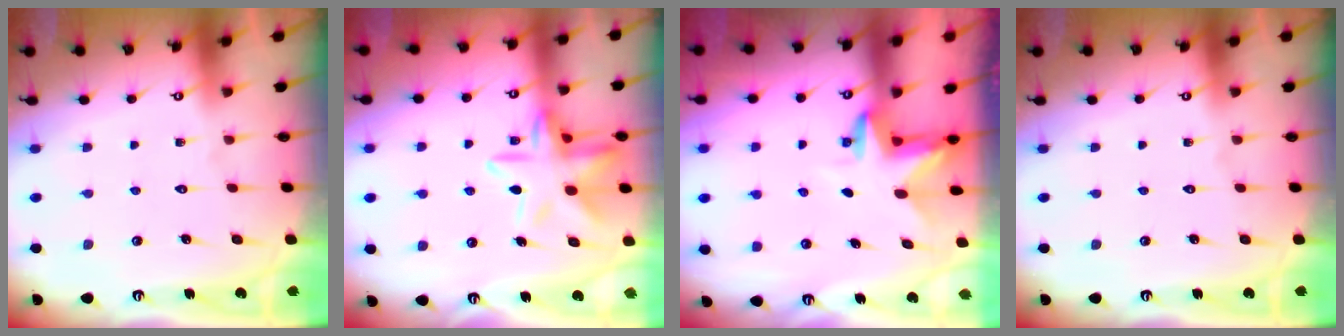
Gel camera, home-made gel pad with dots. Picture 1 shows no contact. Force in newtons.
{"total": 13.4, "press": 13.3, "slide": 1.4}
{"total": 3.3, "press": 3.3, "slide": 0.2}
{"total": 0.0}